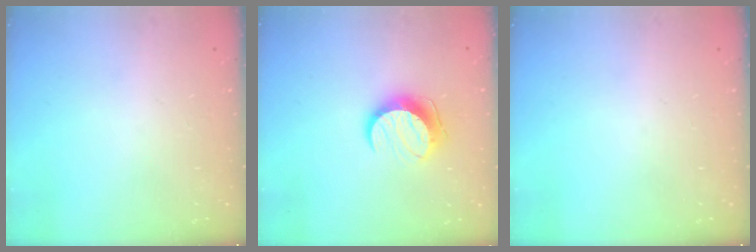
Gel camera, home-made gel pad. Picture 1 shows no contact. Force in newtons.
{"total": 10.4, "press": 10.4, "slide": 0.2}
{"total": 0.0}